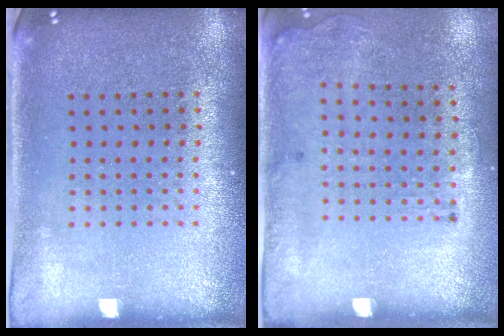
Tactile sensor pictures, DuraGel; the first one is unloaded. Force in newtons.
{"total": 1.8, "press": 1.2, "slide": 1.3}